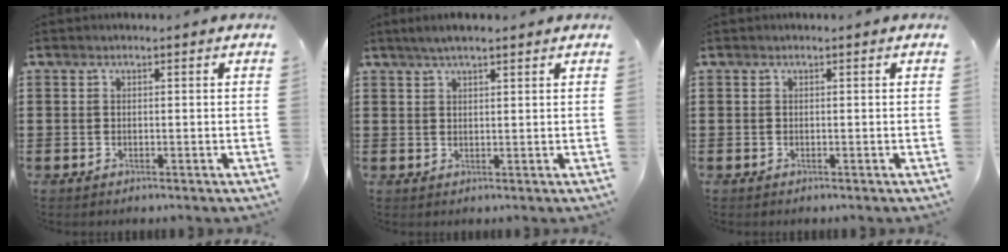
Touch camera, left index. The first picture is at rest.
{"total": 2.8, "force": [2.0, 0.5, 1.8], "torque": [-0.038, 0.006, 0.036]}
{"total": 0.0}